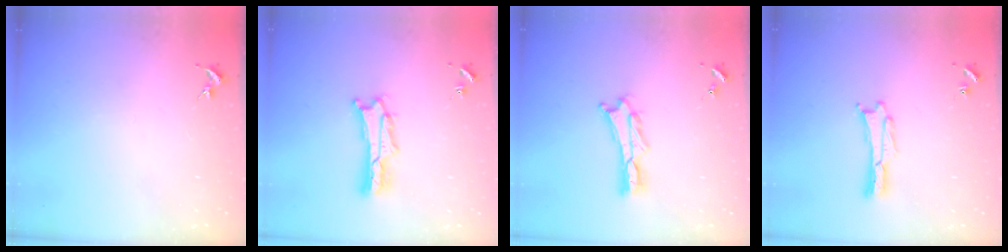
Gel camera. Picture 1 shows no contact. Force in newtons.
{"total": 2.7, "press": 2.7, "slide": 0.4}
{"total": 2.0, "press": 2.0, "slide": 0.3}
{"total": 0.7, "press": 0.7, "slide": 0.1}